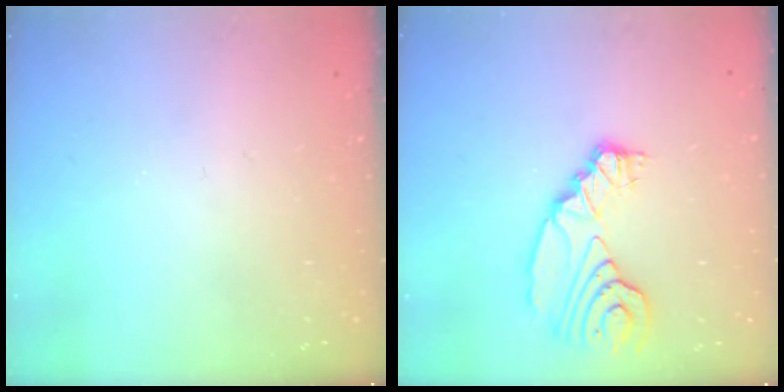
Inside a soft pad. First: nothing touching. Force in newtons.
{"total": 10.5, "press": 10.5, "slide": 0.6}